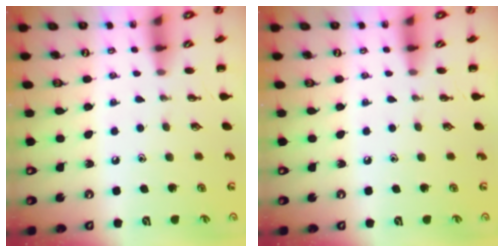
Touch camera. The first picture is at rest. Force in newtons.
{"total": 0.0}